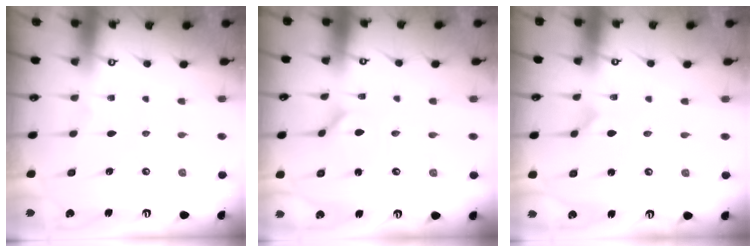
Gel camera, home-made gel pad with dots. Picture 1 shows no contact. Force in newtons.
{"total": 1.7, "press": 1.6, "slide": 0.2}
{"total": 0.0}